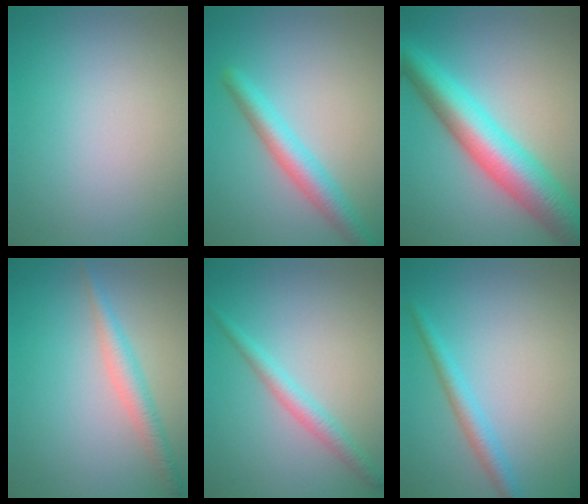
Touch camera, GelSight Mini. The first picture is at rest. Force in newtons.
{"total": 3.8, "press": 3.8, "slide": 0.1}
{"total": 9.2, "press": 9.2, "slide": 0.3}
{"total": 2.5, "press": 2.5, "slide": 0.1}
{"total": 2.4, "press": 2.4, "slide": 0.0}
{"total": 2.3, "press": 2.3, "slide": 0.1}